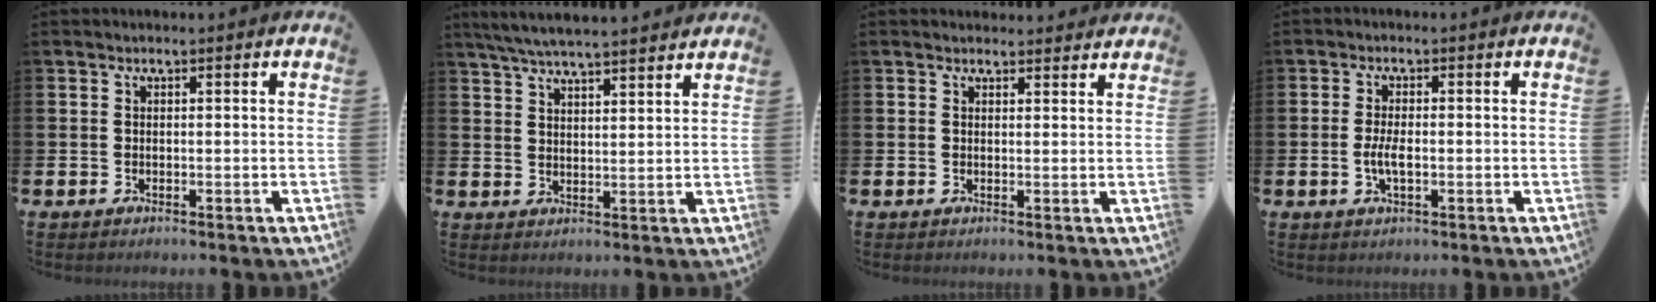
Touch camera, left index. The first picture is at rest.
{"total": 5.7, "force": [5.4, 0.3, 1.6], "torque": [-0.047, -0.021, 0.099]}
{"total": 1.5, "force": [1.4, 0.4, 0.0], "torque": [0.012, -0.006, 0.024]}
{"total": 3.0, "force": [-0.5, 1.1, 2.8], "torque": [-0.042, -0.001, -0.010]}